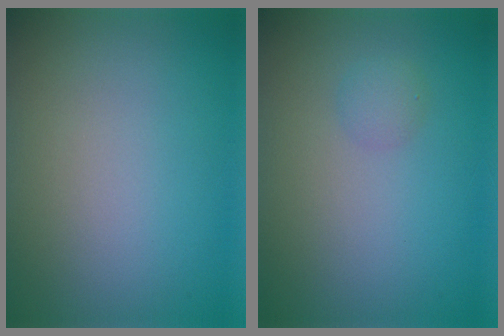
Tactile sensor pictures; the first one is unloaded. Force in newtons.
{"total": 1.1, "press": 1.1, "slide": 0.1}